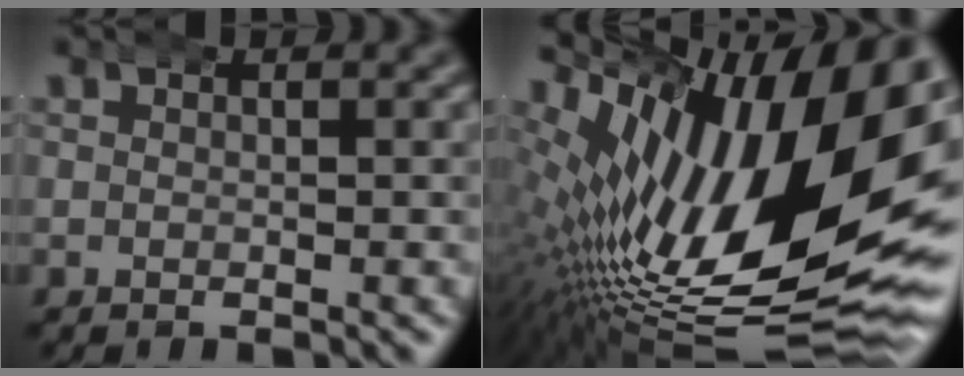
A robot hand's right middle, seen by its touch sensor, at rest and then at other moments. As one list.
[{"total": 20.3, "force": [-0.6, 8.9, 18.2], "torque": [-0.271, -0.004, 0.011]}]